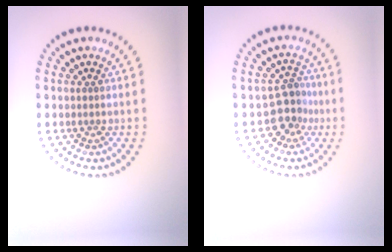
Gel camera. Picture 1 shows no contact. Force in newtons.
{"total": 3.0, "press": 2.8, "slide": 1.1}